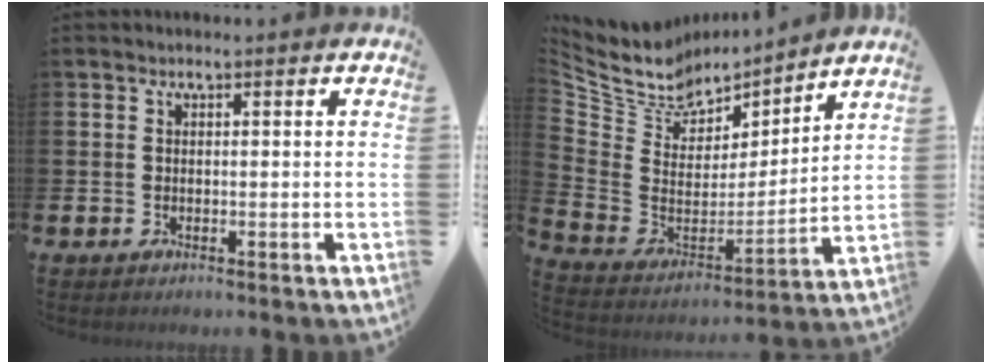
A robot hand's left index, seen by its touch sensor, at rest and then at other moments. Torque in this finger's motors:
{"motor_torque": [0.78, -1.36, 0.23, 0.01]}